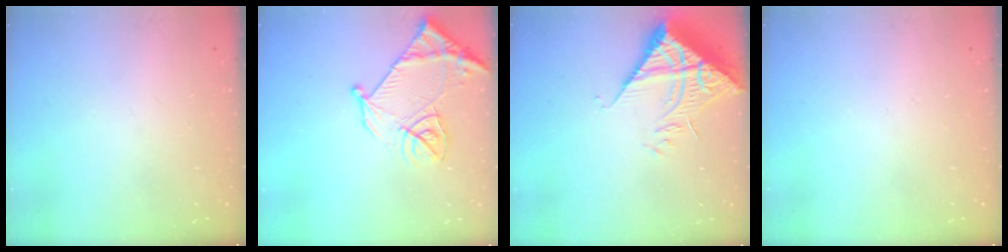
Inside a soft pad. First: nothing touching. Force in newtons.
{"total": 14.4, "press": 14.3, "slide": 1.6}
{"total": 9.3, "press": 9.2, "slide": 1.2}
{"total": 0.0}